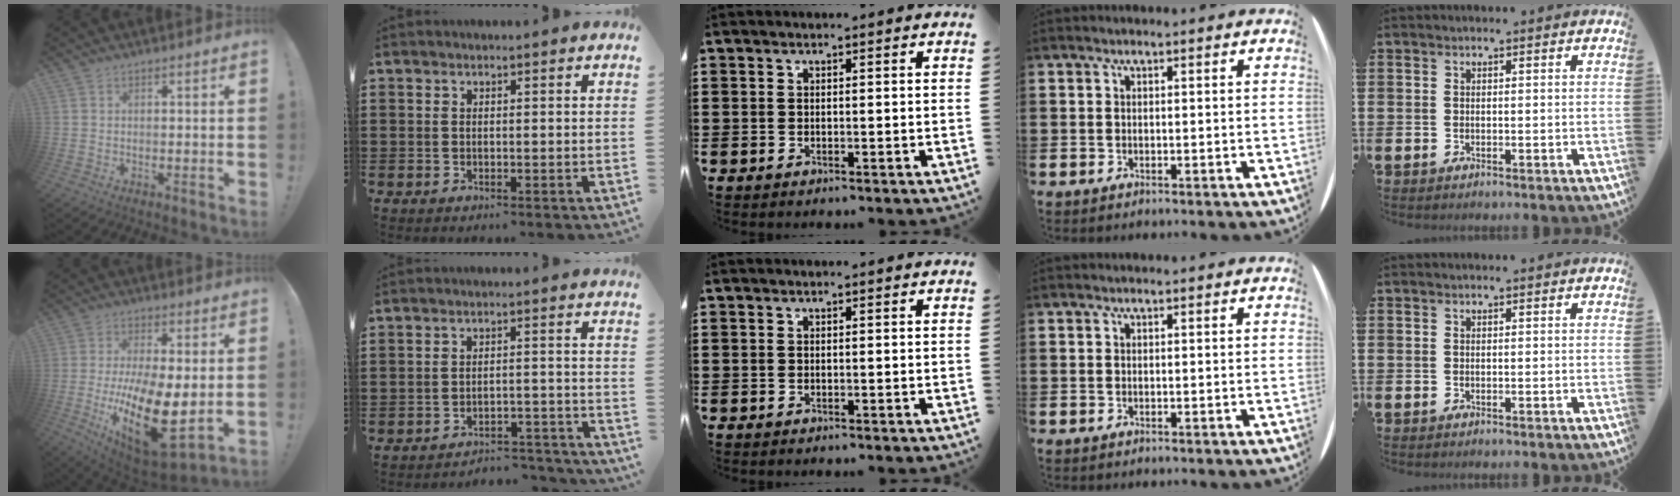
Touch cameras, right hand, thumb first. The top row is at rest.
{"thumb": {"total": 21.4, "force": [-3.9, 9.5, 18.8], "torque": [-0.338, -0.001, -0.047]}, "index": {"total": 3.9, "force": [-3.8, 0.3, 0.8], "torque": [-0.018, 0.003, -0.080]}}